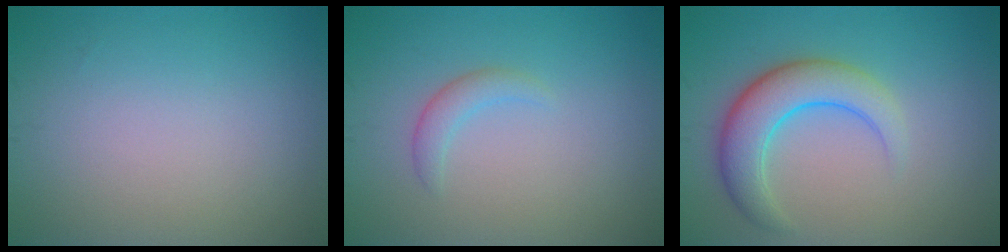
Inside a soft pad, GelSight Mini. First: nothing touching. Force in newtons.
{"total": 1.5, "press": 1.5, "slide": 0.1}
{"total": 5.3, "press": 5.3, "slide": 0.1}